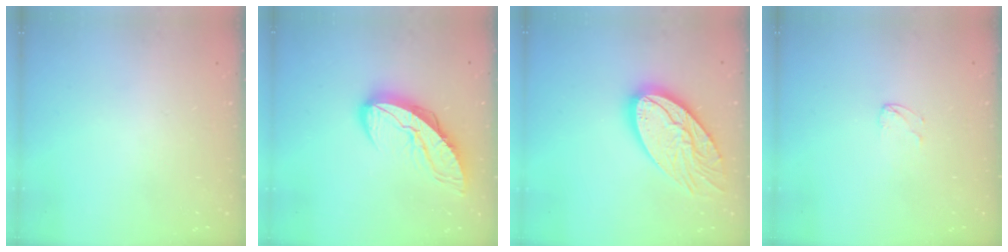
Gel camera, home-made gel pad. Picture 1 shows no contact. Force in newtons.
{"total": 10.7, "press": 10.6, "slide": 1.1}
{"total": 20.0, "press": 19.9, "slide": 1.9}
{"total": 3.6, "press": 3.6, "slide": 0.3}